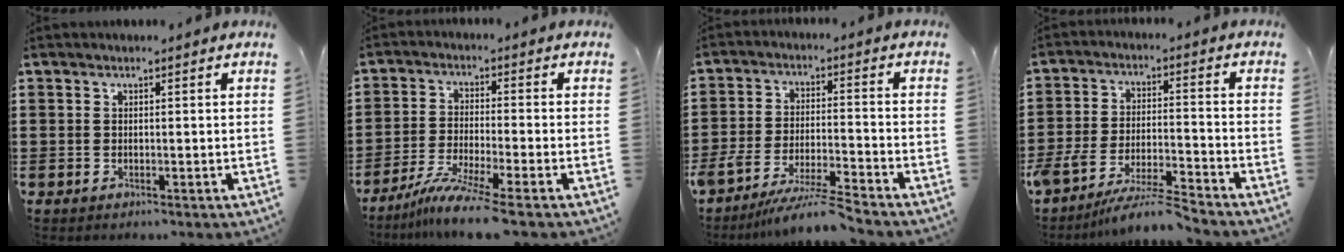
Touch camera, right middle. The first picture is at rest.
{"total": 7.2, "force": [-5.5, -0.1, 4.6], "torque": [-0.092, -0.018, -0.103]}
{"total": 7.6, "force": [-7.1, -0.1, 2.7], "torque": [-0.056, -0.005, -0.139]}
{"total": 7.9, "force": [-7.4, 0.3, 2.7], "torque": [-0.054, 0.002, -0.144]}